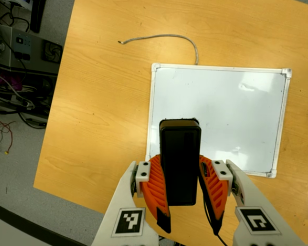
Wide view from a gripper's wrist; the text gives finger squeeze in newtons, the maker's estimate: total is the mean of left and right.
{"total": 8.1, "left": 6.9, "right": 9.3}